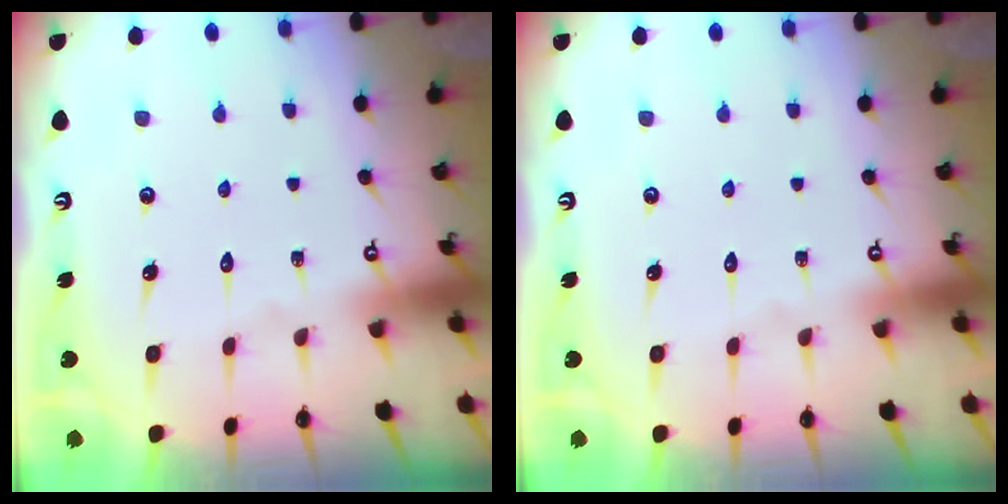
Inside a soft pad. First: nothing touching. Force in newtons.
{"total": 0.0}